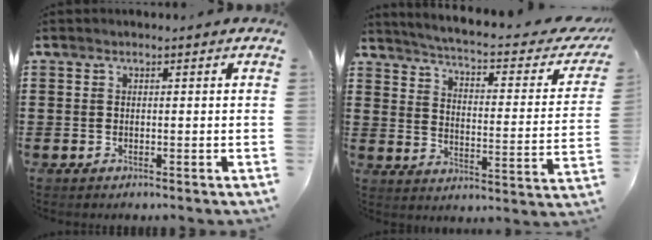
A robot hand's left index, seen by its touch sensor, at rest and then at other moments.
{"total": 3.7, "force": [2.9, -0.6, 2.3], "torque": [-0.061, -0.033, 0.039]}